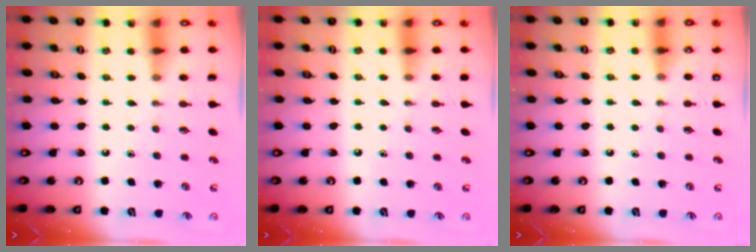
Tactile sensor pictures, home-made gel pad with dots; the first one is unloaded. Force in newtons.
{"total": 2.7, "press": 2.7, "slide": 0.4}
{"total": 3.0, "press": 2.9, "slide": 0.4}